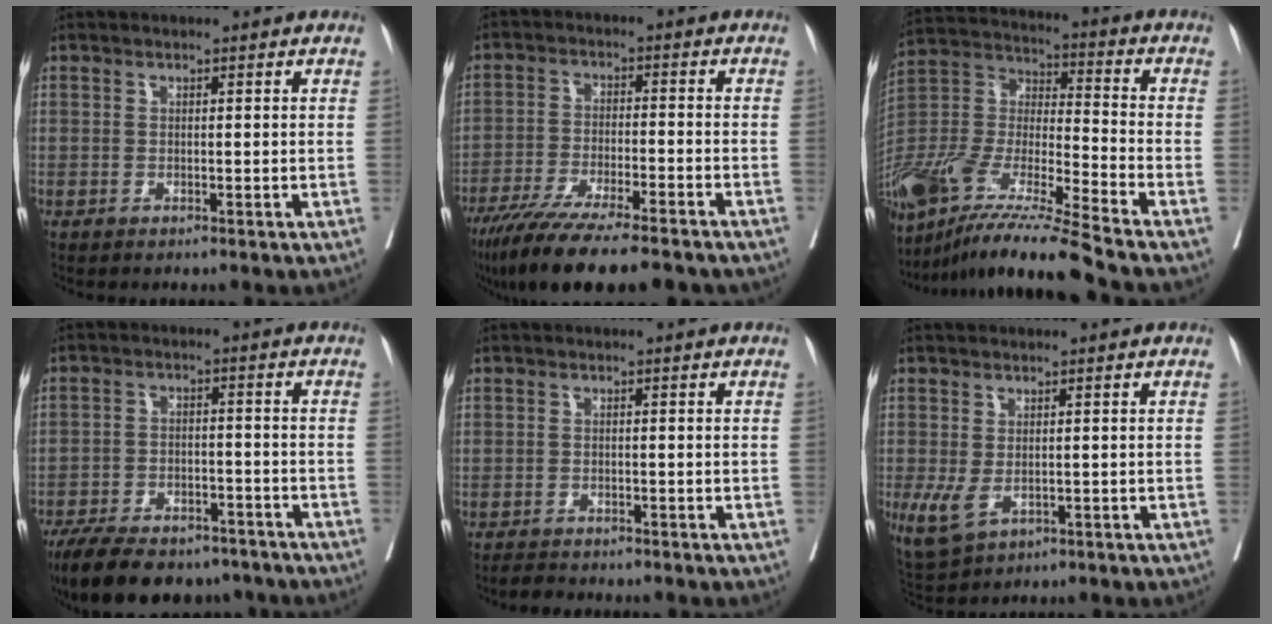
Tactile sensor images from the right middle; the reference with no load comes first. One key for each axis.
{"total": 16.6, "fx": -13.2, "fy": 2.2, "fz": 9.8, "tx": -0.160, "ty": -0.039, "tz": -0.210}
{"total": 21.4, "fx": -16.9, "fy": 0.0, "fz": 13.0, "tx": -0.304, "ty": -0.045, "tz": -0.327}
{"total": 16.6, "fx": -13.4, "fy": 6.5, "fz": 7.3, "tx": -0.155, "ty": -0.008, "tz": -0.195}
{"total": 1.7, "fx": -1.6, "fy": 0.4, "fz": 0.1, "tx": -0.010, "ty": -0.008, "tz": -0.025}
{"total": 4.9, "fx": -0.9, "fy": 2.8, "fz": 3.9, "tx": -0.086, "ty": -0.017, "tz": -0.002}